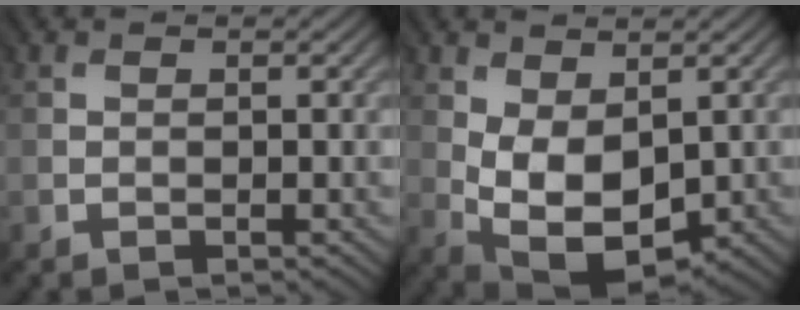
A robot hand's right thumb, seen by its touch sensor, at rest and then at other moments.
{"total": 8.4, "force": [-0.1, 5.2, 6.6], "torque": [-0.147, -0.010, 0.006]}